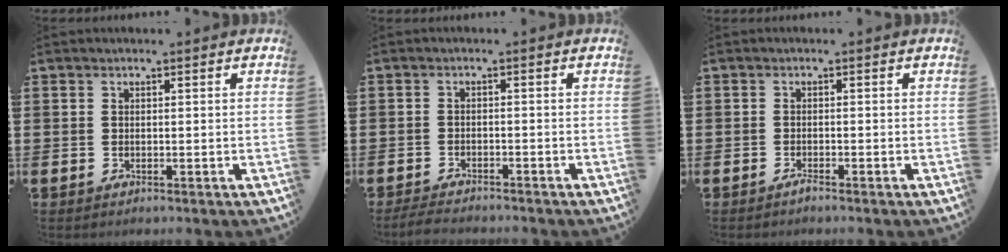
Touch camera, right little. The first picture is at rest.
{"total": 2.0, "force": [-1.9, 0.1, 0.4], "torque": [-0.009, 0.004, -0.040]}
{"total": 0.8, "force": [-0.7, 0.1, 0.4], "torque": [-0.010, -0.004, -0.013]}